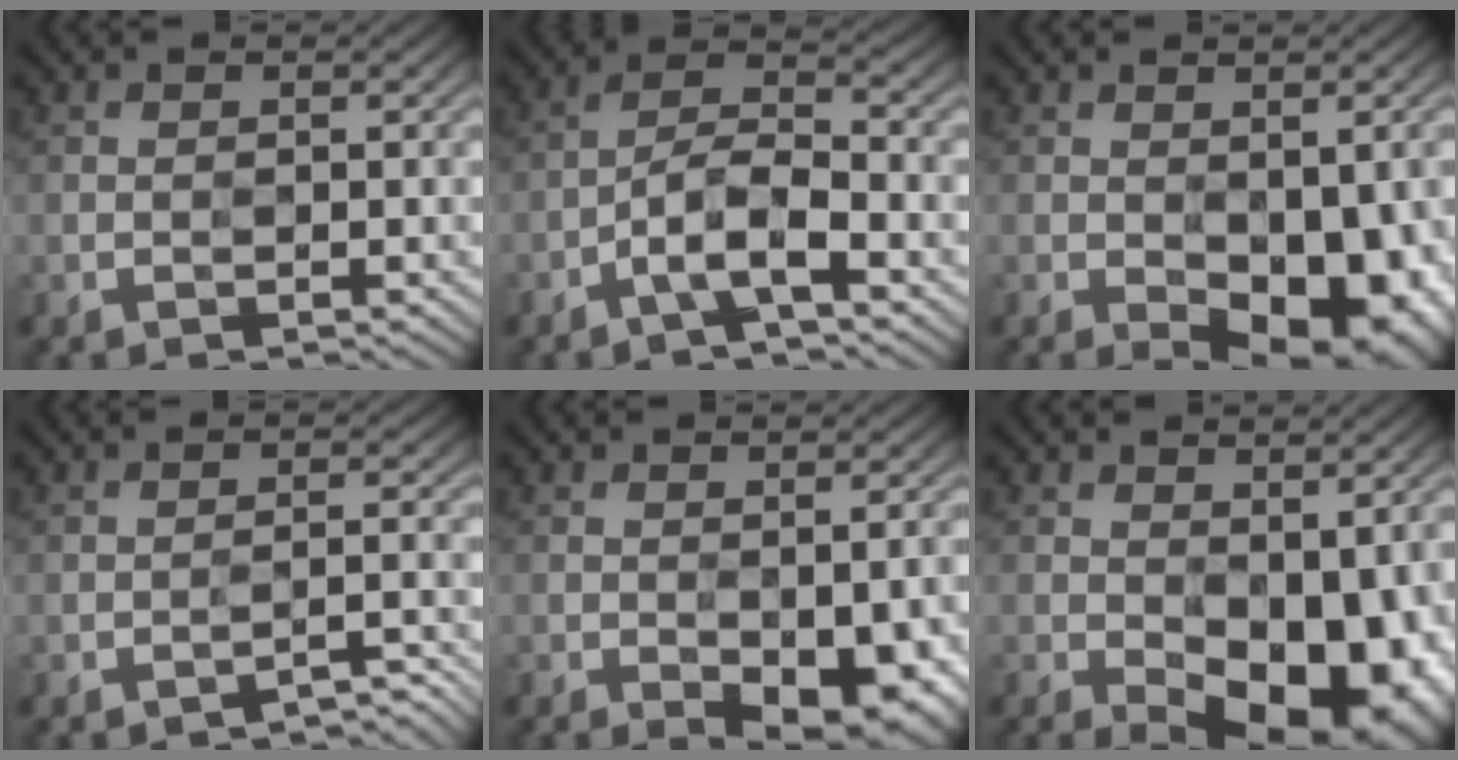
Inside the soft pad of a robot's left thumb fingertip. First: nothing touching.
{"total": 5.7, "force": [-3.2, 1.7, 4.4], "torque": [-0.081, 0.014, -0.070]}
{"total": 10.8, "force": [-4.0, 5.8, 8.3], "torque": [-0.113, -0.035, -0.039]}
{"total": 1.8, "force": [-1.6, -0.1, 0.8], "torque": [-0.002, 0.013, -0.026]}
{"total": 7.9, "force": [-3.5, 3.6, 6.1], "torque": [-0.088, -0.023, -0.039]}
{"total": 12.3, "force": [-3.6, 6.7, 9.7], "torque": [-0.137, -0.023, -0.037]}